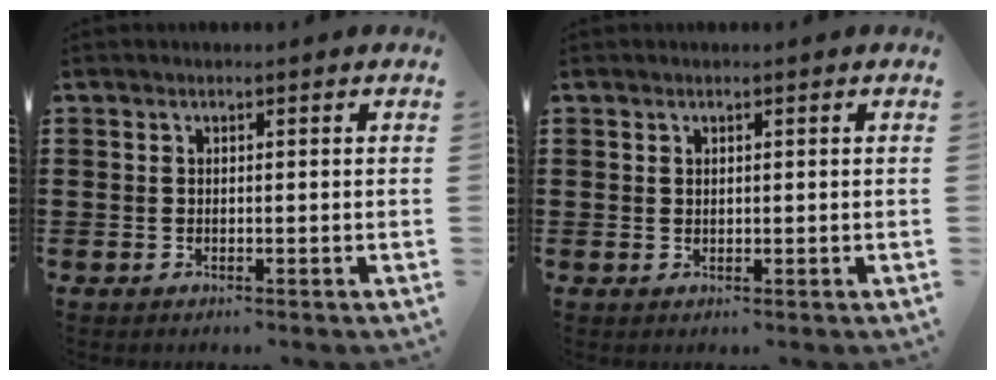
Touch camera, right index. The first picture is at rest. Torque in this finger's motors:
{"motor_torque": [-0.15, 0.46, -0.01, -0.01]}